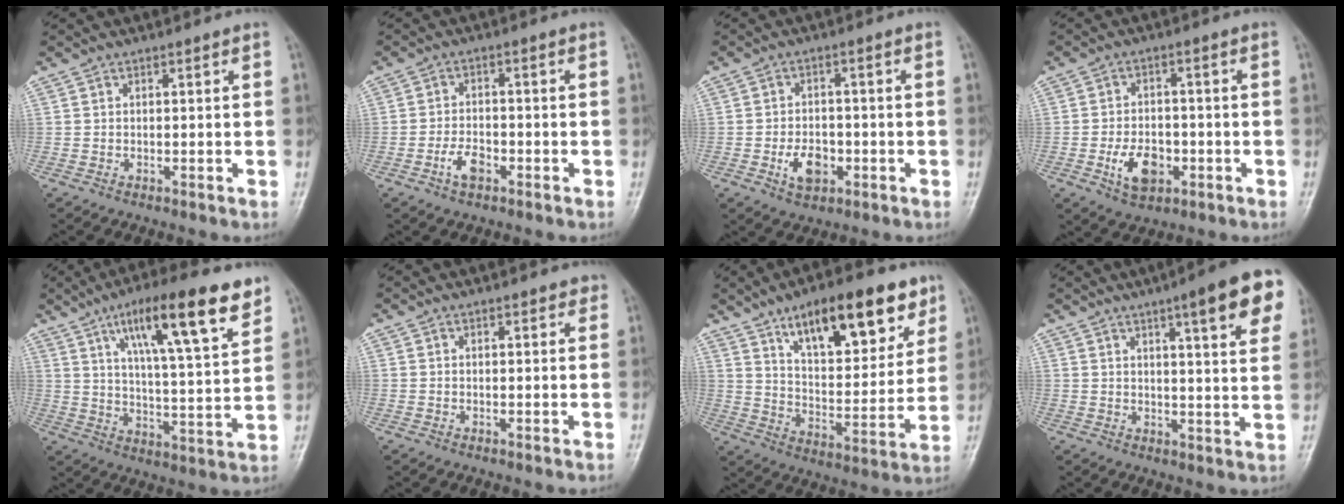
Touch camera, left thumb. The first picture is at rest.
{"total": 4.0, "force": [-2.2, 2.2, 2.5], "torque": [-0.045, 0.018, -0.042]}
{"total": 5.7, "force": [-2.1, 3.9, 3.7], "torque": [-0.048, 0.010, -0.035]}
{"total": 7.4, "force": [-2.7, 4.8, 4.8], "torque": [-0.066, 0.012, -0.043]}
{"total": 18.3, "force": [10.6, 3.8, 14.4], "torque": [-0.207, -0.040, 0.171]}
{"total": 1.6, "force": [1.2, 0.7, 0.7], "torque": [-0.001, -0.003, 0.010]}
{"total": 20.2, "force": [12.0, 8.0, 14.1], "torque": [-0.166, -0.050, 0.196]}
{"total": 14.0, "force": [7.1, 2.4, 11.8], "torque": [-0.135, -0.024, 0.087]}